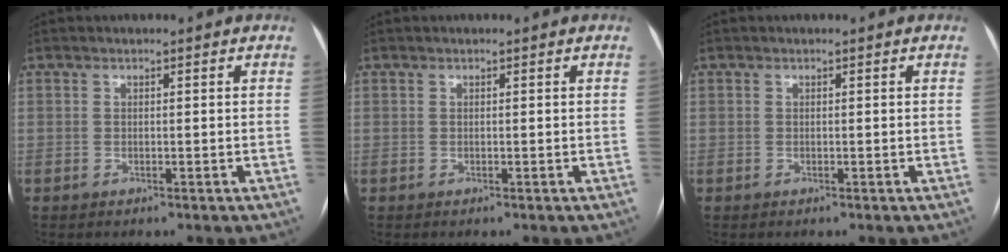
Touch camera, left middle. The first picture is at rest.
{"total": 0.0}
{"total": 0.0}